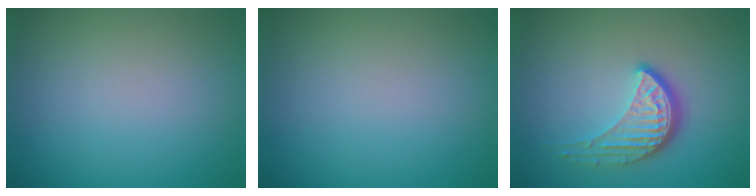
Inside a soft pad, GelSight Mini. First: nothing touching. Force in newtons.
{"total": 0.0}
{"total": 4.2, "press": 3.0, "slide": 2.9}